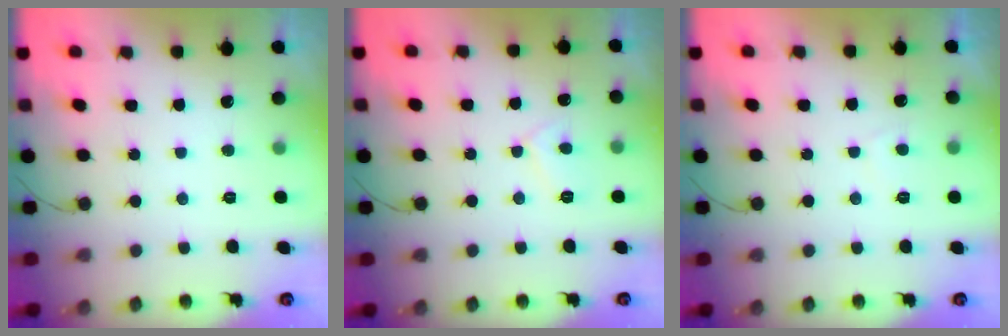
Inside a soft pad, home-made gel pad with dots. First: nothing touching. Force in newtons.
{"total": 6.3, "press": 6.3, "slide": 0.5}
{"total": 0.5, "press": 0.2, "slide": 0.5}